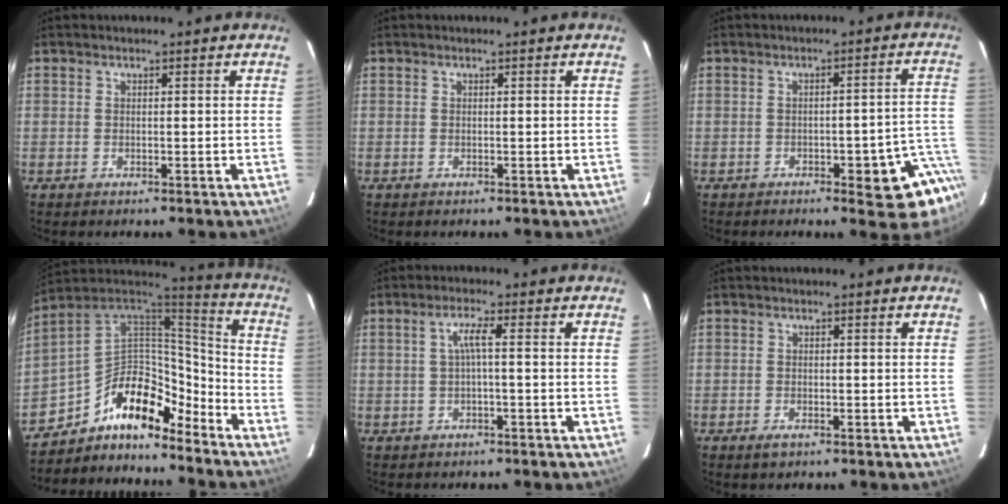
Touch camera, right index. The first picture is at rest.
{"total": 0.0}
{"total": 8.0, "force": [-4.4, 2.2, 6.3], "torque": [-0.048, 0.009, -0.051]}
{"total": 14.9, "force": [-10.3, 7.3, 7.9], "torque": [-0.157, 0.038, -0.182]}
{"total": 2.6, "force": [-0.4, -0.2, 2.6], "torque": [-0.052, 0.005, -0.007]}
{"total": 1.6, "force": [-1.1, 0.7, 1.0], "torque": [-0.022, -0.004, -0.018]}